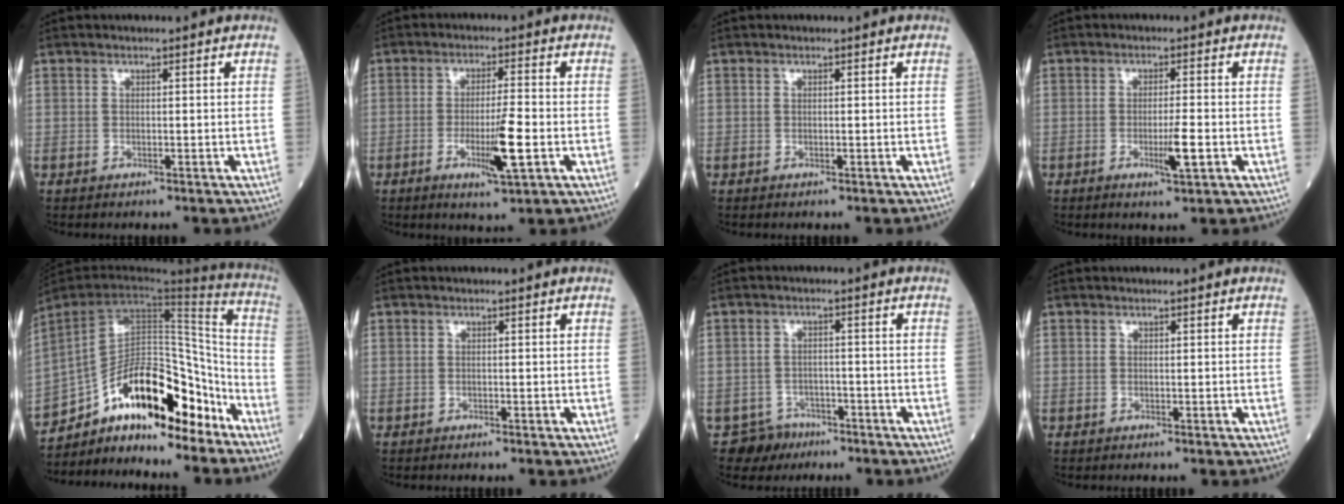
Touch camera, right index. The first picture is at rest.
{"total": 7.1, "force": [-2.0, 0.3, 6.8], "torque": [-0.119, -0.013, -0.034]}
{"total": 0.0}
{"total": 4.1, "force": [-1.2, 0.1, 3.9], "torque": [-0.066, -0.007, -0.018]}
{"total": 20.2, "force": [-14.9, 6.3, 12.1], "torque": [-0.207, 0.032, -0.247]}
{"total": 0.0}
{"total": 3.9, "force": [-2.7, 2.7, -0.6], "torque": [0.012, 0.007, -0.044]}
{"total": 0.0}